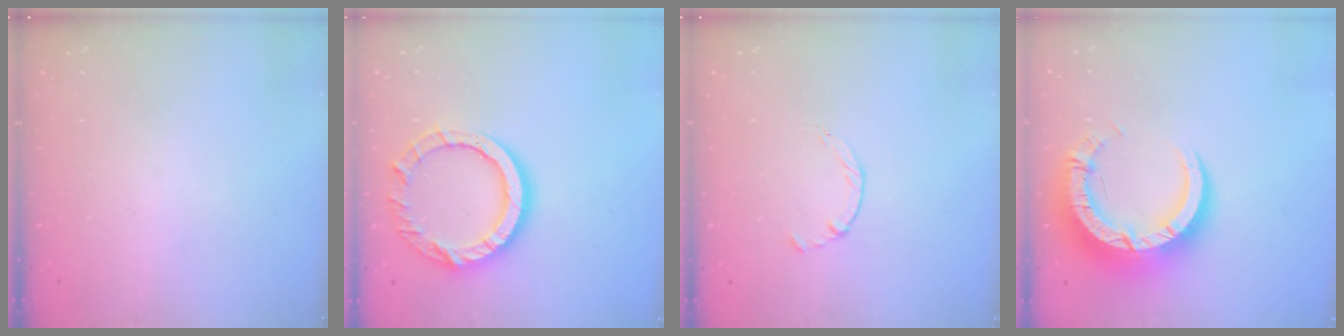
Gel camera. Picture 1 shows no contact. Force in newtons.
{"total": 13.3, "press": 13.3, "slide": 1.3}
{"total": 1.8, "press": 1.7, "slide": 0.3}
{"total": 14.5, "press": 14.4, "slide": 1.4}